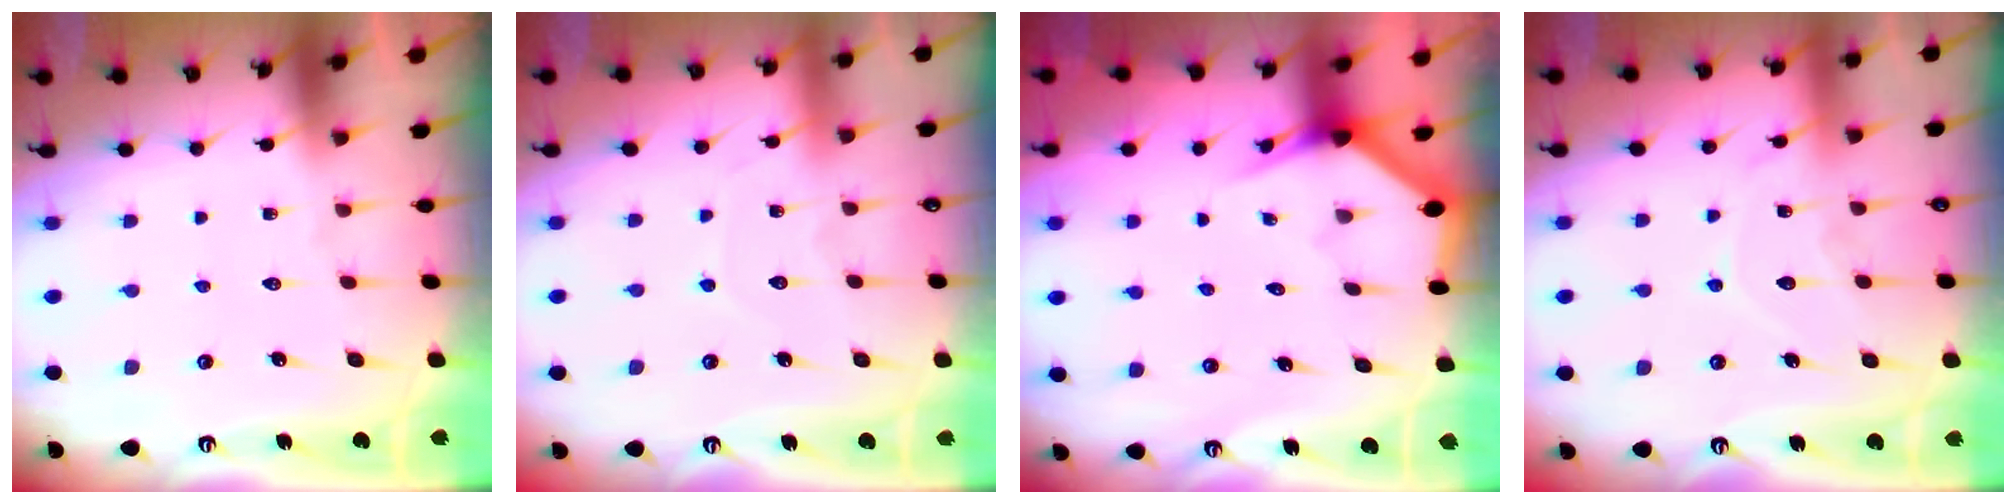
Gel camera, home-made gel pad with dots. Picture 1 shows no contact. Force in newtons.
{"total": 4.5, "press": 4.5, "slide": 0.6}
{"total": 2.9, "press": 2.9, "slide": 0.1}
{"total": 9.2, "press": 9.1, "slide": 0.8}